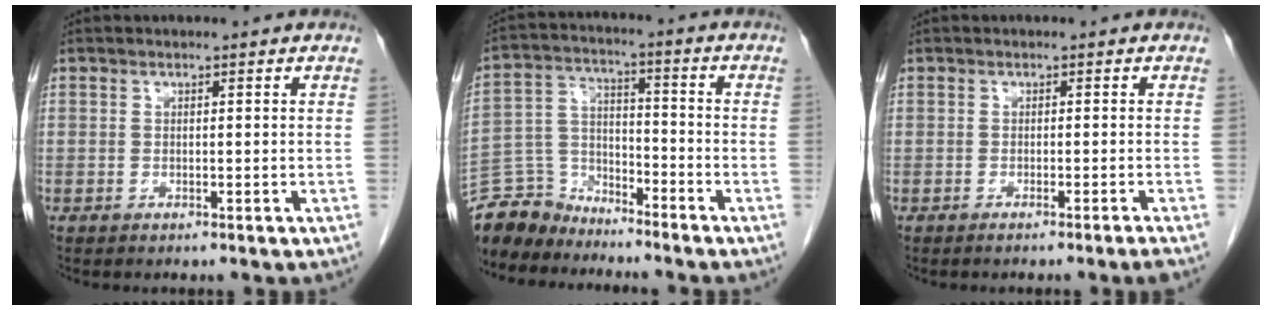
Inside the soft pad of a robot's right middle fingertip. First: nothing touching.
{"total": 8.5, "force": [-8.0, 2.8, 0.0], "torque": [-0.006, 0.016, -0.159]}
{"total": 2.6, "force": [-1.9, -0.9, 1.5], "torque": [-0.017, 0.003, -0.028]}